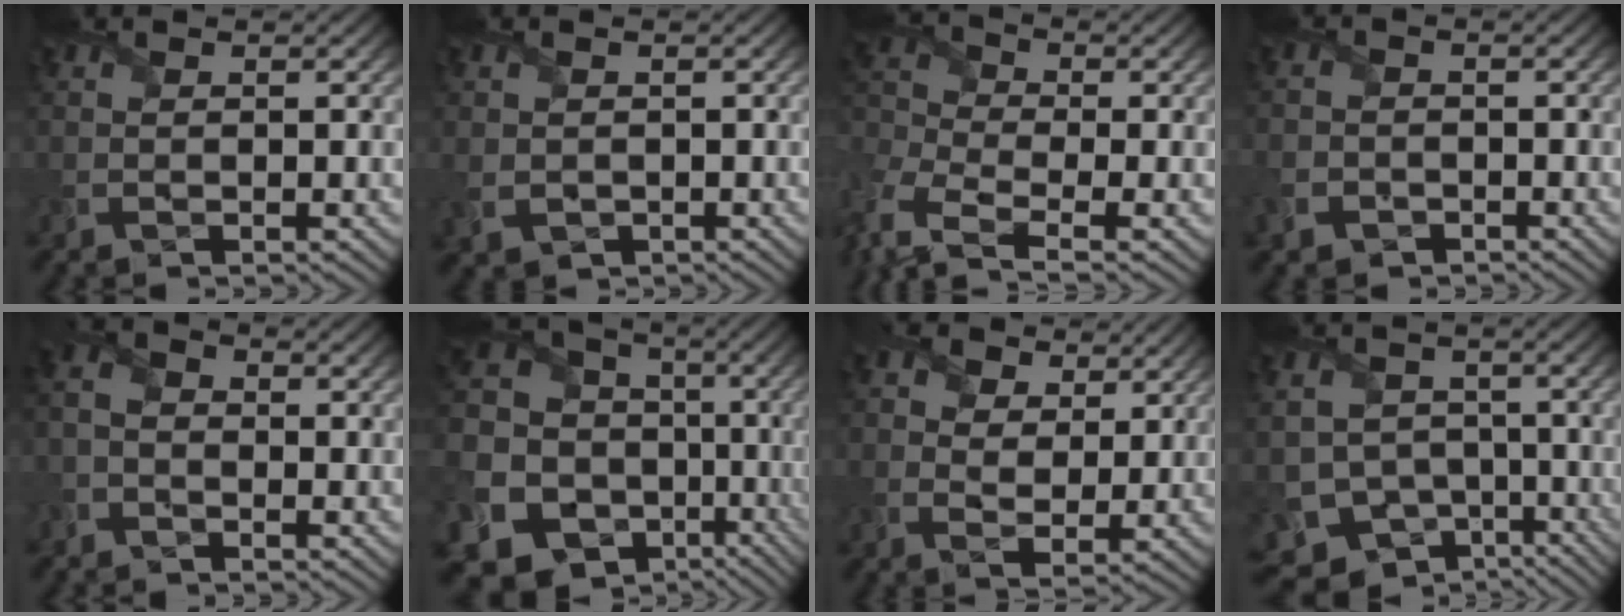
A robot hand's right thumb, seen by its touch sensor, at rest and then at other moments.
{"total": 2.3, "force": [-0.2, 2.0, 1.1], "torque": [-0.044, -0.008, -0.001]}
{"total": 8.1, "force": [-4.2, 4.0, 5.6], "torque": [-0.168, -0.027, -0.083]}
{"total": 4.0, "force": [-2.2, 3.0, 1.3], "torque": [-0.039, -0.014, -0.050]}
{"total": 3.5, "force": [-1.8, 2.3, 1.9], "torque": [-0.049, 0.001, -0.036]}
{"total": 20.0, "force": [-4.9, 17.4, 8.7], "torque": [-0.246, -0.016, -0.064]}
{"total": 5.8, "force": [3.2, 3.7, 3.2], "torque": [-0.097, 0.000, 0.047]}
{"total": 9.6, "force": [-5.1, 7.4, 3.4], "torque": [-0.089, -0.018, -0.083]}